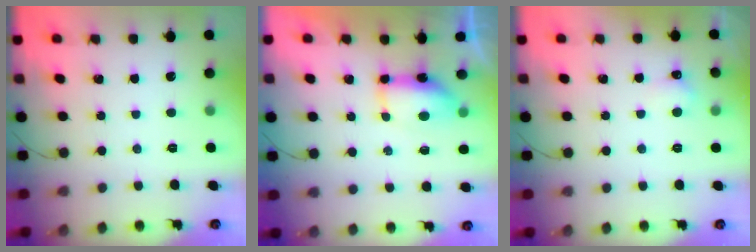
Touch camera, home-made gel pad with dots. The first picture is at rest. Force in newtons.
{"total": 11.1, "press": 8.6, "slide": 7.1}
{"total": 4.1, "press": 3.9, "slide": 1.1}